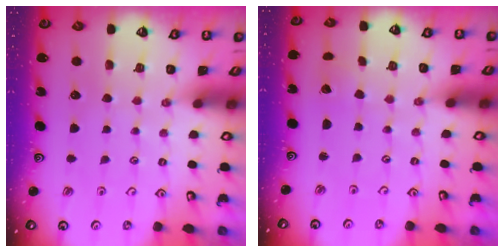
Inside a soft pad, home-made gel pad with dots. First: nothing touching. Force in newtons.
{"total": 1.5, "press": 1.5, "slide": 0.0}